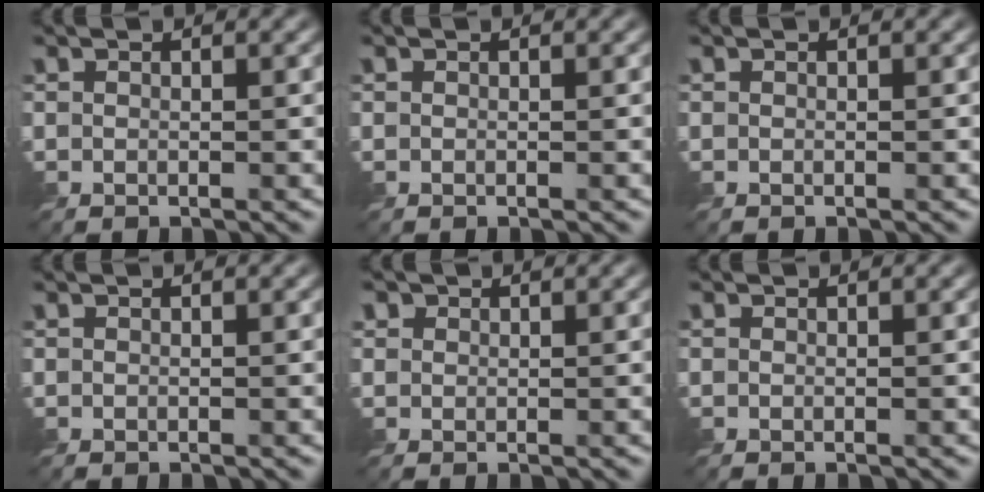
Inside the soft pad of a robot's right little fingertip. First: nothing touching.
{"total": 0.0}
{"total": 0.0}
{"total": 0.0}
{"total": 1.1, "force": [0.7, 0.8, 0.3], "torque": [-0.005, -0.001, 0.007]}
{"total": 0.0}